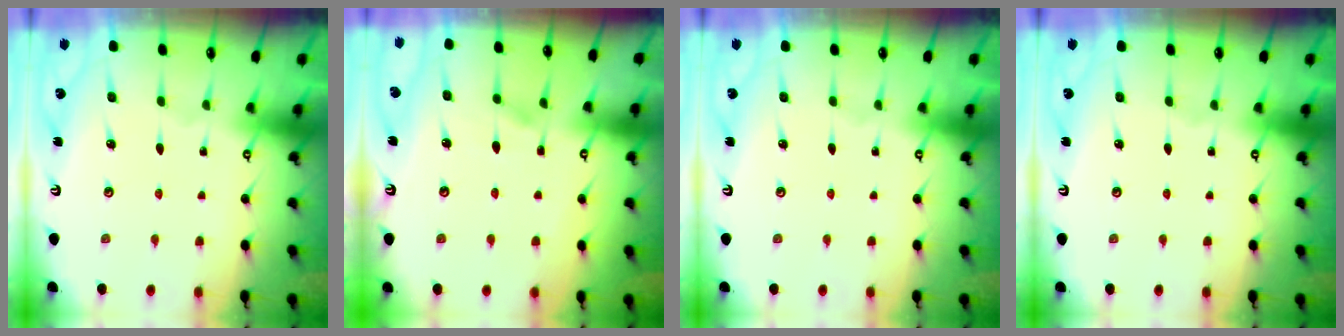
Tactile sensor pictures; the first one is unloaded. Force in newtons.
{"total": 4.8, "press": 4.8, "slide": 0.5}
{"total": 0.0}
{"total": 0.0}